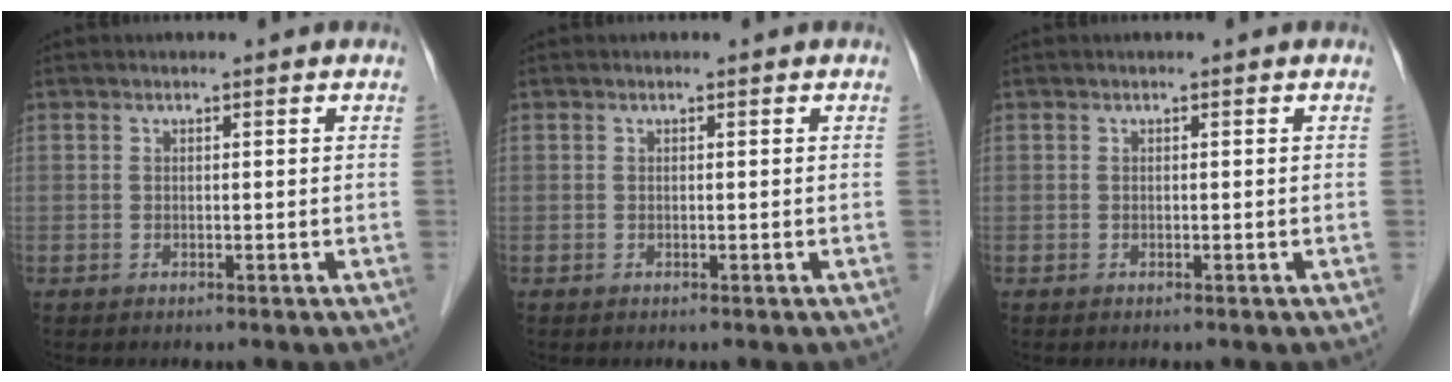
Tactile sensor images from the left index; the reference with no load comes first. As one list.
[{"total": 0.0}, {"total": 0.0}]